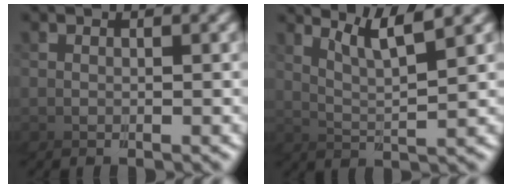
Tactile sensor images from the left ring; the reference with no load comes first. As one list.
[{"total": 6.0, "force": [4.8, -3.1, -1.8], "torque": [-0.009, 0.031, 0.065]}]